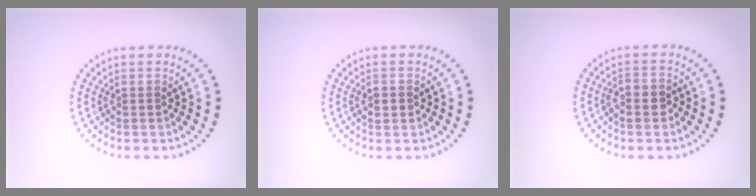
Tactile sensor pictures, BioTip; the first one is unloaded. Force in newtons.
{"total": 1.9, "press": 1.9, "slide": 0.2}
{"total": 2.0, "press": 1.9, "slide": 0.8}